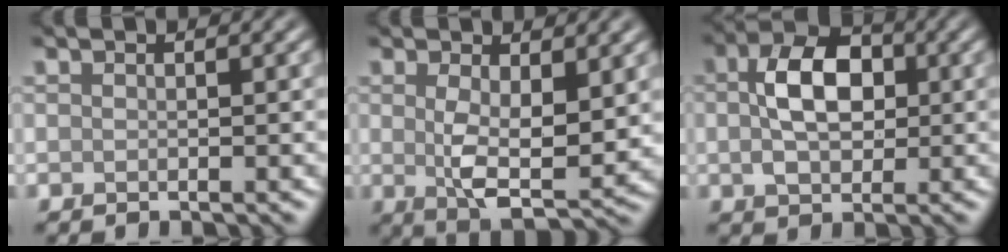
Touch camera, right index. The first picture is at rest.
{"total": 5.4, "force": [0.8, 2.2, 4.9], "torque": [-0.090, -0.012, 0.019]}
{"total": 5.9, "force": [0.7, 3.8, 4.5], "torque": [-0.080, 0.009, 0.003]}